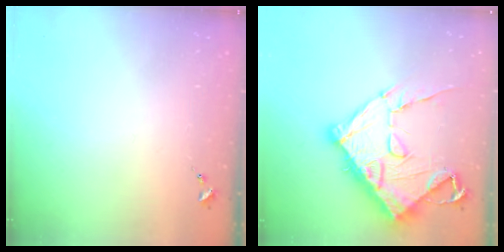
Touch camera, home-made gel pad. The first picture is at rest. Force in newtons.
{"total": 20.9, "press": 20.8, "slide": 2.3}